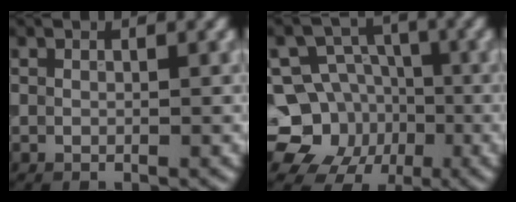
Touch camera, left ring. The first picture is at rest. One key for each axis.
{"total": 9.9, "fx": -2.6, "fy": 9.0, "fz": 3.2, "tx": -0.047, "ty": 0.001, "tz": -0.077}